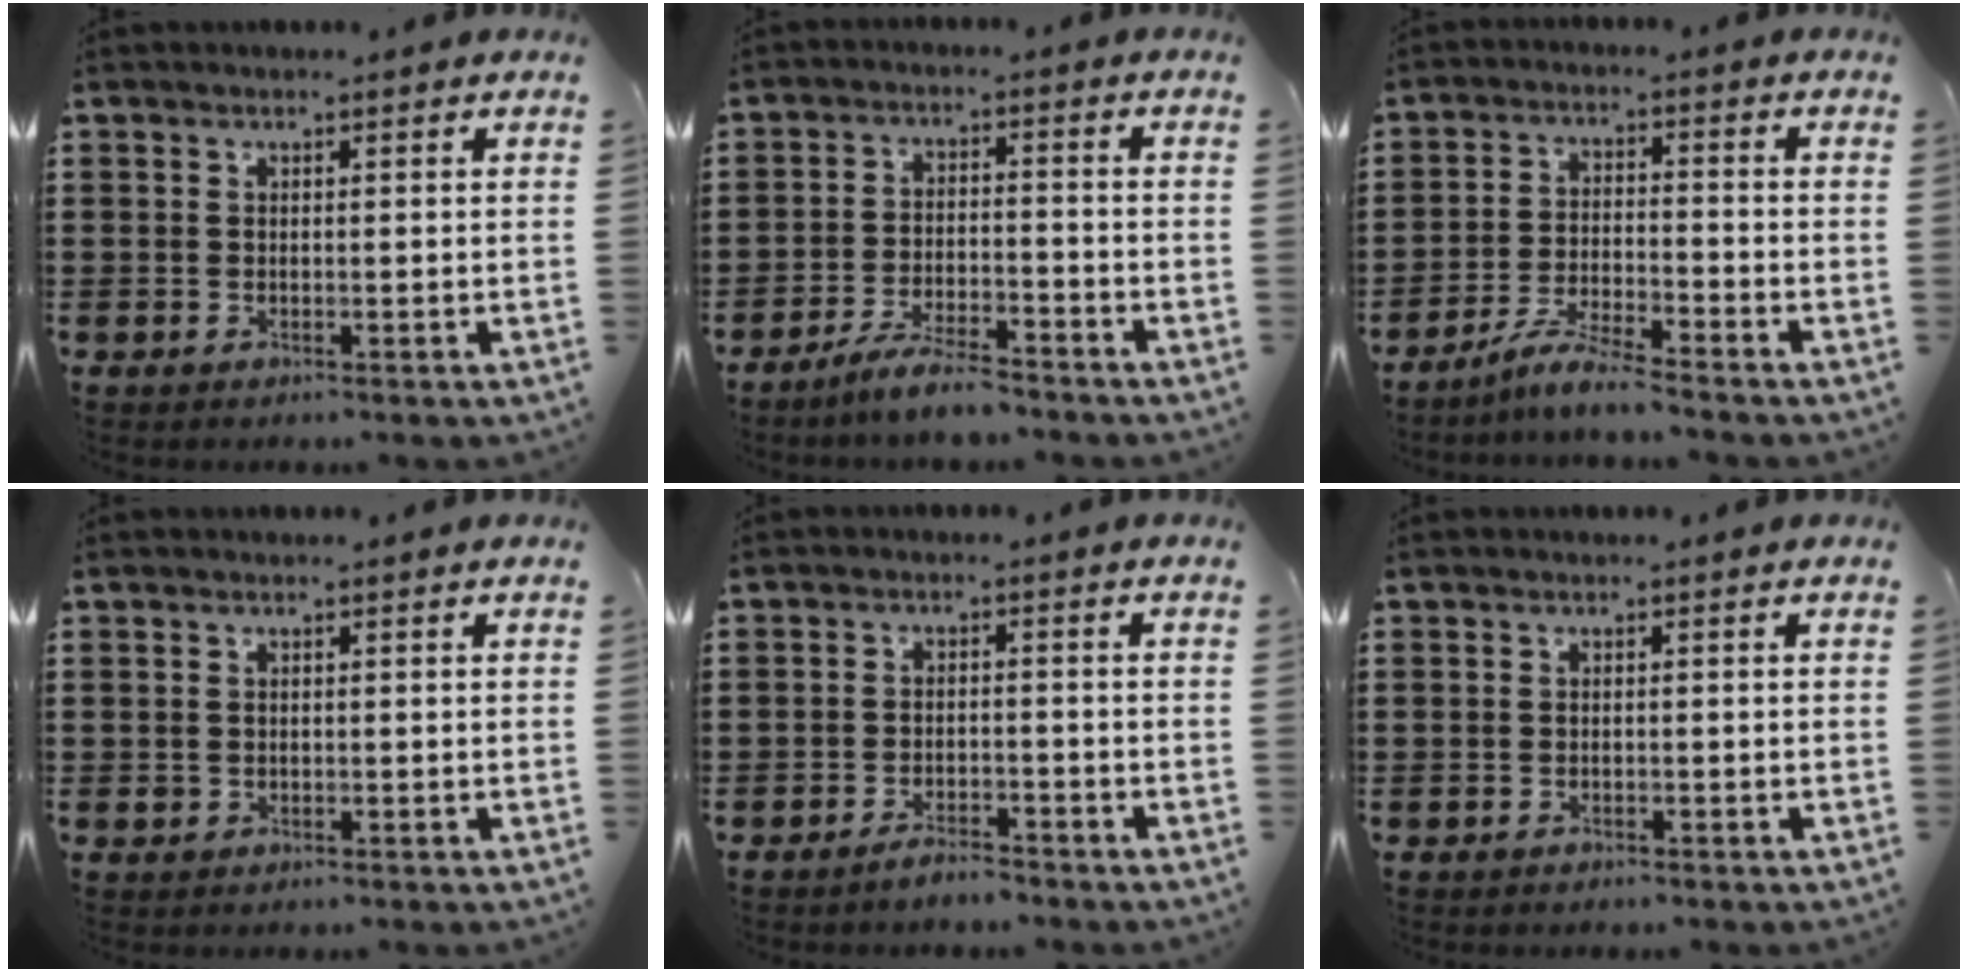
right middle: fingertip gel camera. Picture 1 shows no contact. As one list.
[{"total": 5.2, "force": [-4.8, 0.3, 2.1], "torque": [-0.048, -0.003, -0.094]}, {"total": 5.4, "force": [-4.9, -0.1, 2.3], "torque": [-0.050, -0.011, -0.095]}, {"total": 0.6, "force": [0.0, 0.6, 0.1], "torque": [-0.003, 0.005, -0.003]}, {"total": 2.7, "force": [-2.6, 0.5, 0.5], "torque": [-0.012, 0.003, -0.053]}, {"total": 0.6, "force": [-0.6, 0.2, 0.0], "torque": [-0.002, 0.001, -0.013]}]